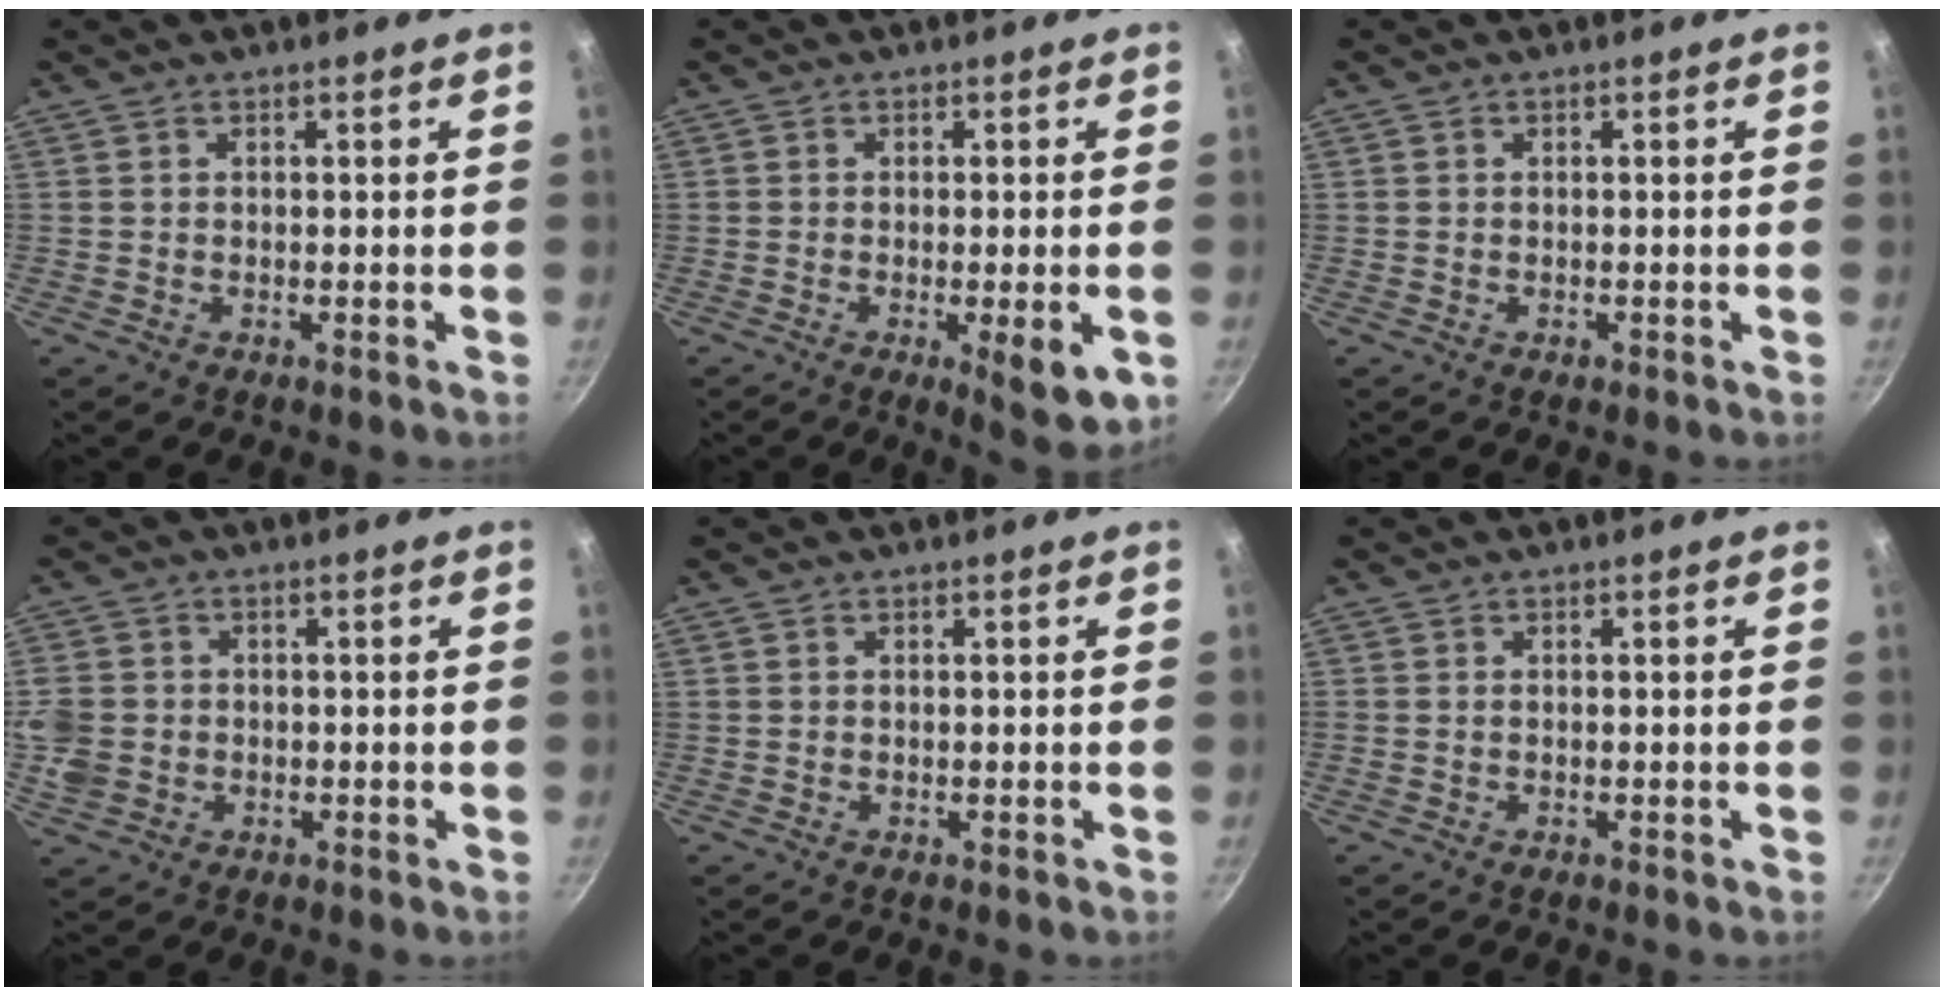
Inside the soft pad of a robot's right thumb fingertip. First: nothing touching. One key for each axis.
{"total": 7.8, "fx": -2.2, "fy": 2.2, "fz": 7.2, "tx": -0.088, "ty": -0.003, "tz": -0.024}
{"total": 0.6, "fx": -0.2, "fy": 0.5, "fz": 0.2, "tx": -0.002, "ty": 0.001, "tz": -0.005}
{"total": 7.5, "fx": -0.8, "fy": 6.6, "fz": 3.5, "tx": -0.075, "ty": 0.005, "tz": -0.018}
{"total": 0.0}
{"total": 0.0}